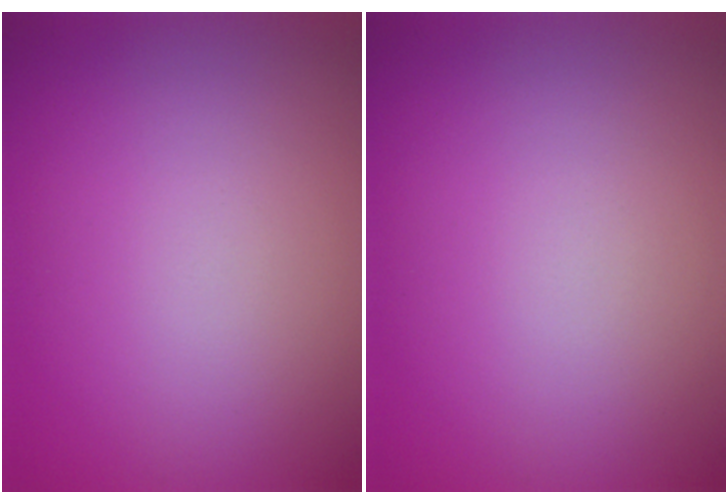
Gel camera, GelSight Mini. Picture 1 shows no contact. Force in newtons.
{"total": 0.0}